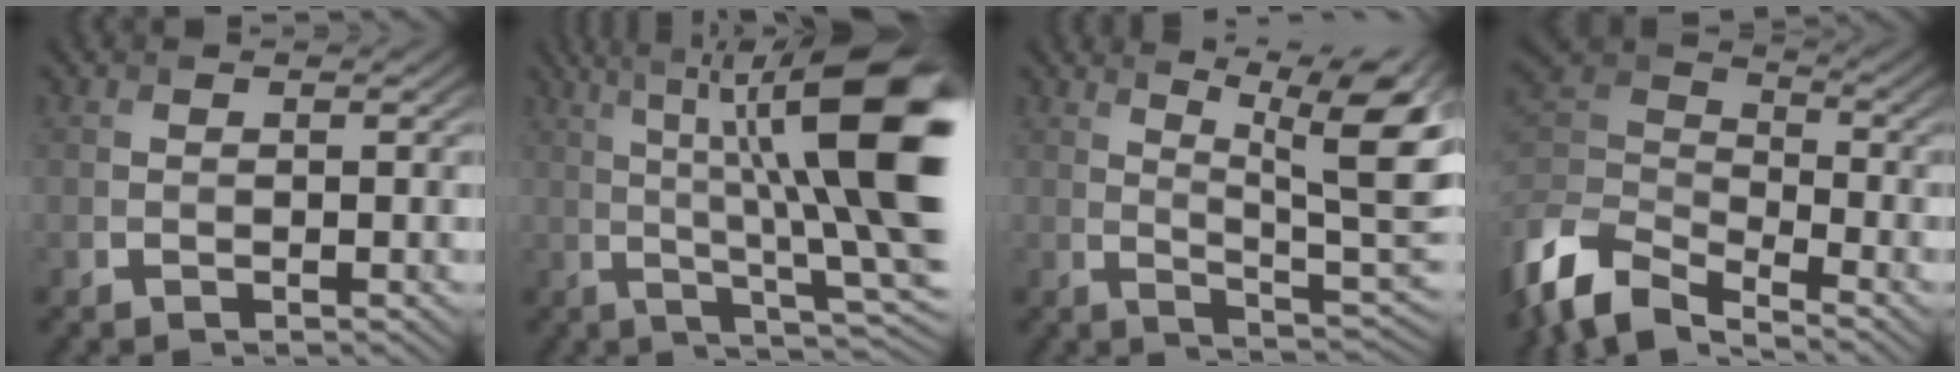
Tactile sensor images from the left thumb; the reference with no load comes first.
{"total": 18.0, "force": [4.5, 4.2, 16.9], "torque": [-0.254, 0.027, 0.080]}
{"total": 13.3, "force": [6.5, 3.2, 11.2], "torque": [-0.158, 0.009, 0.102]}
{"total": 8.9, "force": [-5.9, 4.4, 5.1], "torque": [-0.120, -0.002, -0.131]}